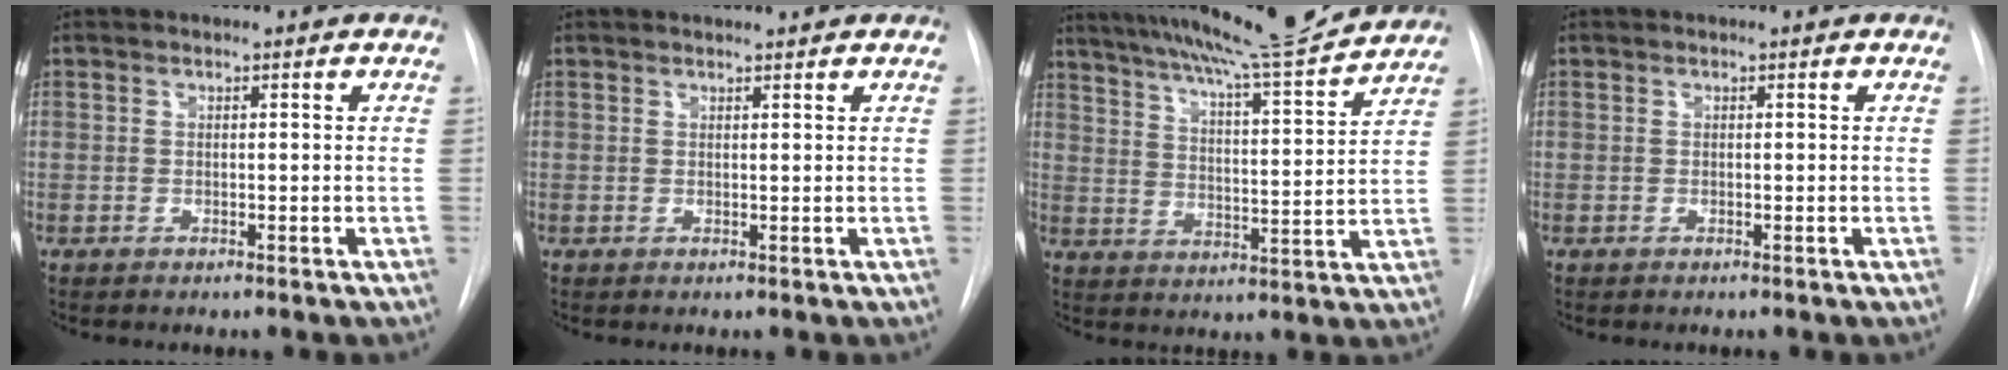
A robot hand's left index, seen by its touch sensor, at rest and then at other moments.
{"total": 2.0, "force": [1.9, -0.1, 0.4], "torque": [-0.005, 0.008, 0.027]}
{"total": 16.9, "force": [15.3, -0.9, 7.3], "torque": [-0.122, -0.018, 0.222]}
{"total": 0.0}